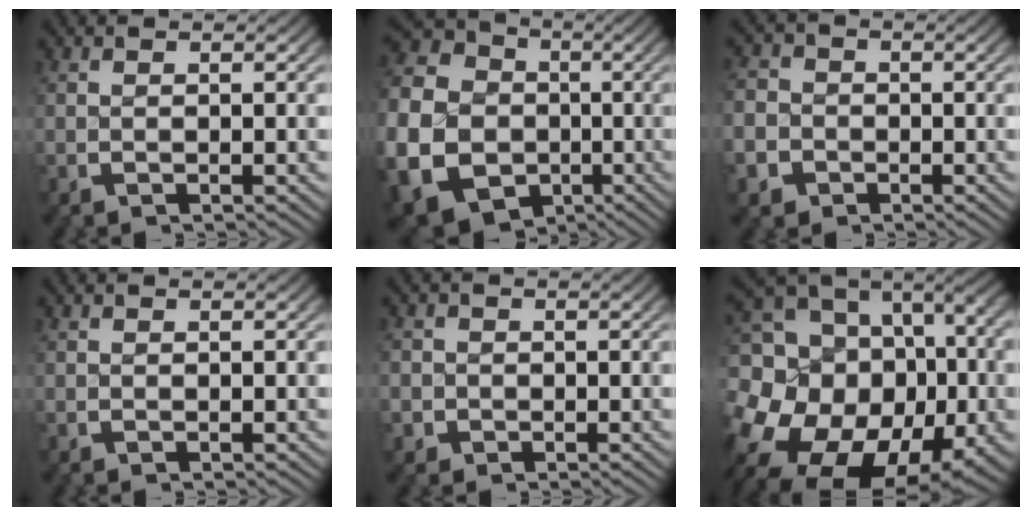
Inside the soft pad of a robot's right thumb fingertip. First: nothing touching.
{"total": 20.3, "force": [-4.5, 17.1, 9.9], "torque": [-0.237, -0.070, -0.071]}
{"total": 6.3, "force": [-2.0, 5.7, 1.5], "torque": [-0.040, -0.021, -0.038]}
{"total": 0.0}
{"total": 2.6, "force": [-0.8, 2.4, 0.3], "torque": [-0.011, -0.013, -0.013]}
{"total": 24.4, "force": [-4.0, 18.4, 15.5], "torque": [-0.308, -0.074, -0.046]}